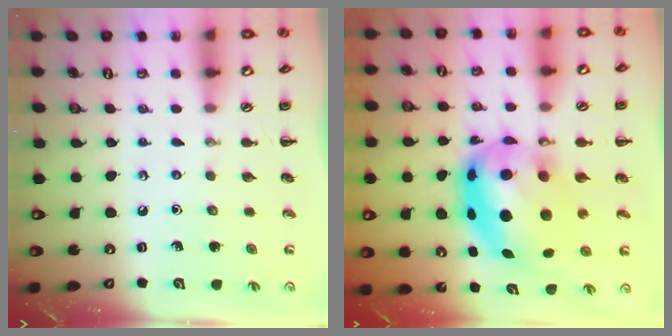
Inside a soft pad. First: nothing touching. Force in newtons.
{"total": 12.8, "press": 12.4, "slide": 3.1}